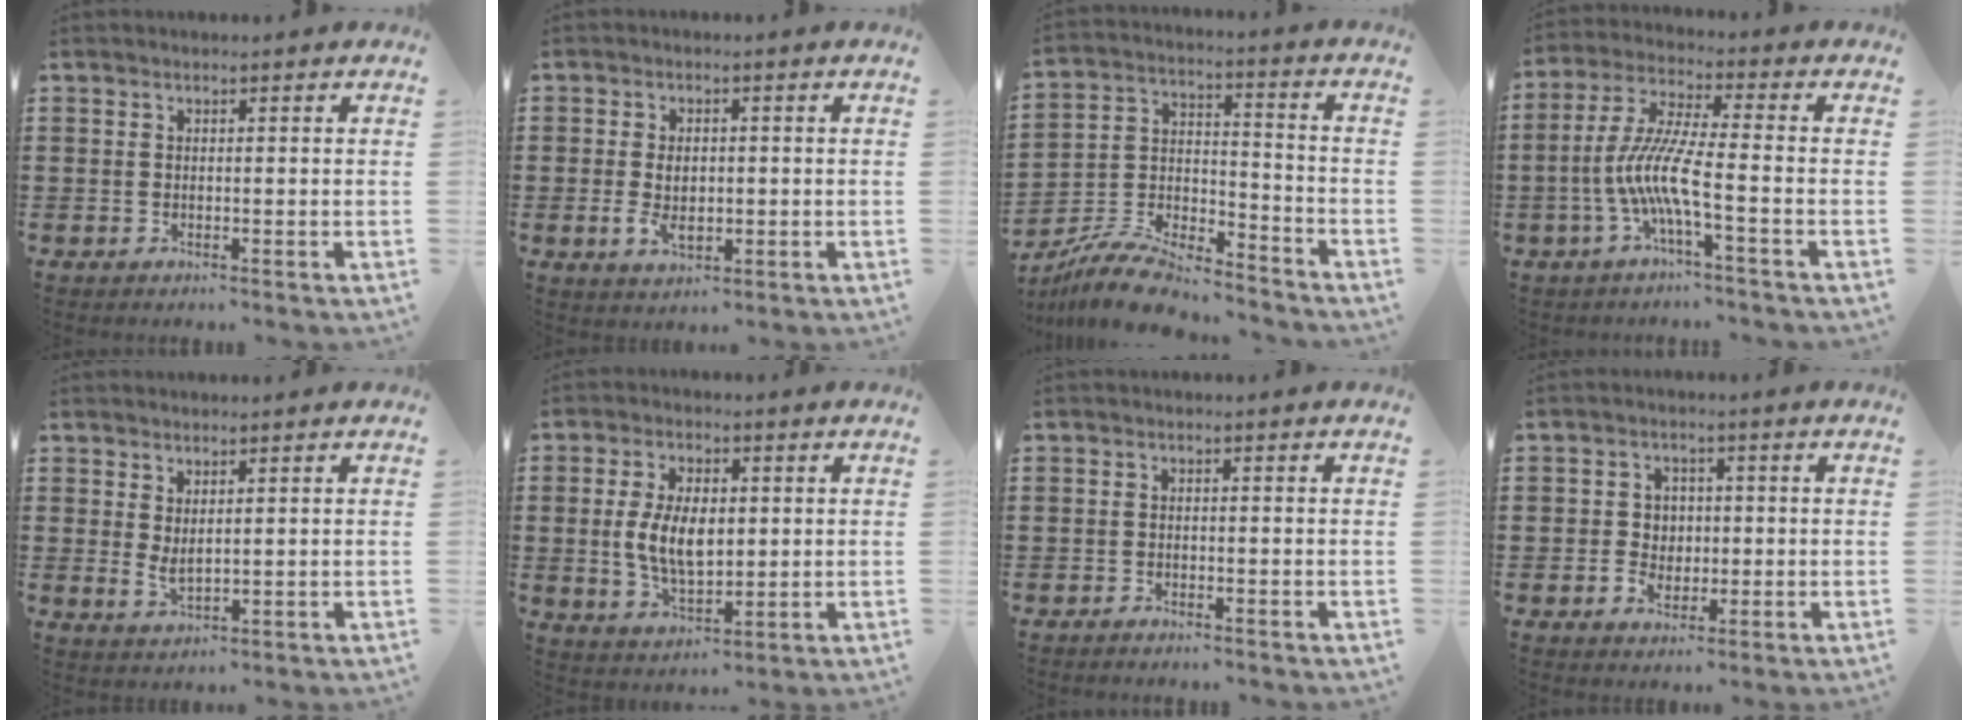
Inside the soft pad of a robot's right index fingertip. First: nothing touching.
{"total": 3.9, "force": [-0.3, 2.5, 3.1], "torque": [-0.059, 0.003, -0.010]}
{"total": 9.6, "force": [-8.9, 1.6, 3.3], "torque": [-0.069, 0.019, -0.175]}
{"total": 8.9, "force": [-3.2, 1.0, 8.2], "torque": [-0.189, -0.019, -0.069]}
{"total": 2.3, "force": [1.1, 0.9, 1.8], "torque": [-0.042, -0.002, 0.019]}
{"total": 7.9, "force": [0.3, 4.2, 6.6], "torque": [-0.140, 0.003, -0.001]}
{"total": 0.8, "force": [-0.8, 0.0, 0.0], "torque": [-0.002, 0.001, -0.018]}
{"total": 3.2, "force": [-0.5, 3.1, 0.9], "torque": [-0.028, 0.010, -0.015]}